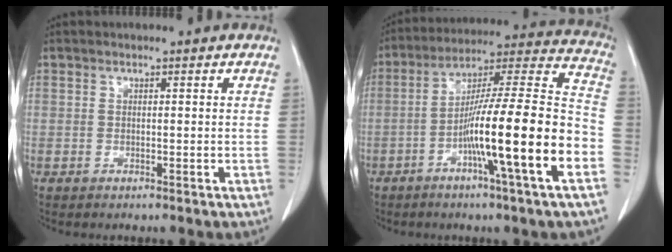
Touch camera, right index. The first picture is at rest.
{"total": 18.8, "force": [-6.6, -0.3, 17.5], "torque": [-0.274, 0.003, -0.111]}